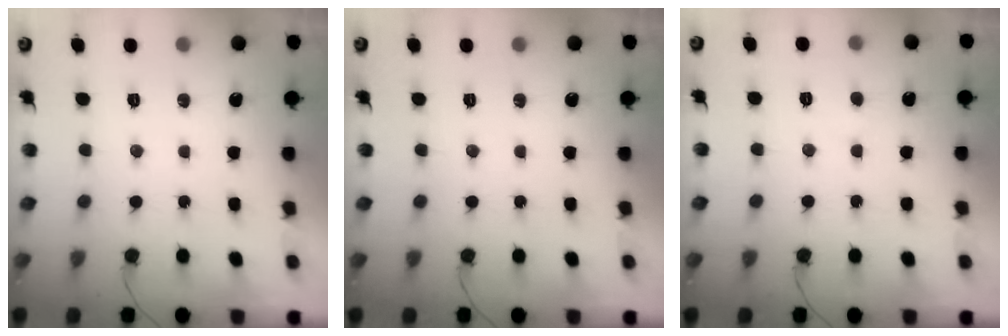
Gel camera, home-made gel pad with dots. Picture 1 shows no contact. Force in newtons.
{"total": 0.0}
{"total": 2.2, "press": 2.2, "slide": 0.3}